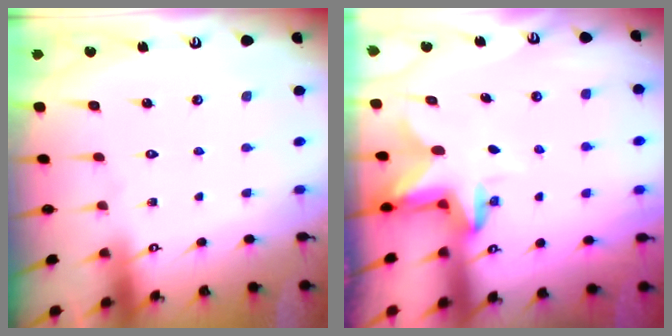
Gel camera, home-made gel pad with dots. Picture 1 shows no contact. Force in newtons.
{"total": 2.7, "press": 2.7, "slide": 0.5}